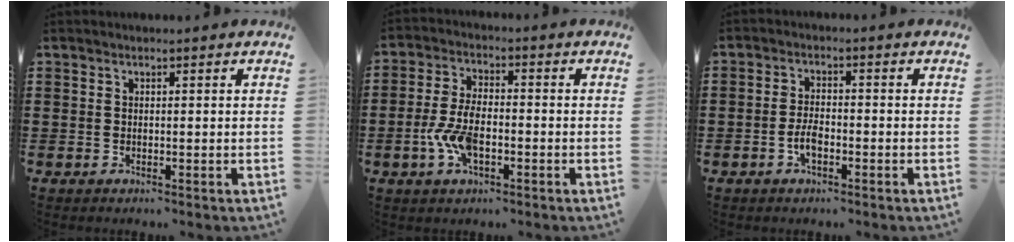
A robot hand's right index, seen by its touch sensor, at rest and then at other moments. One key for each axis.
{"total": 6.8, "fx": -2.0, "fy": 3.2, "fz": 5.6, "tx": -0.136, "ty": -0.004, "tz": -0.045}
{"total": 3.3, "fx": -1.3, "fy": 1.5, "fz": 2.6, "tx": -0.062, "ty": 0.000, "tz": -0.028}